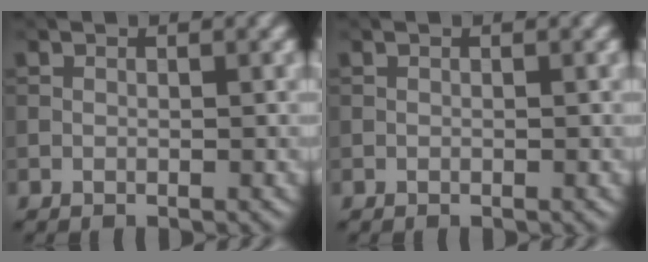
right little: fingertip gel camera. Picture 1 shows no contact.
{"total": 0.0}